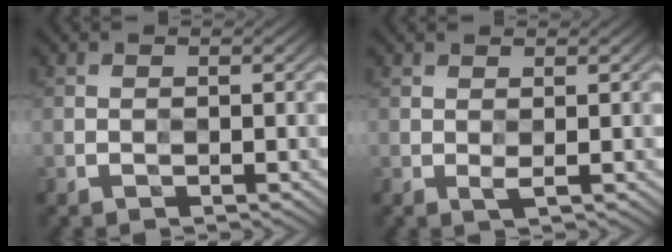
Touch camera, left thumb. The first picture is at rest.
{"total": 0.8, "force": [0.7, -0.4, -0.1], "torque": [-0.008, -0.004, 0.012]}